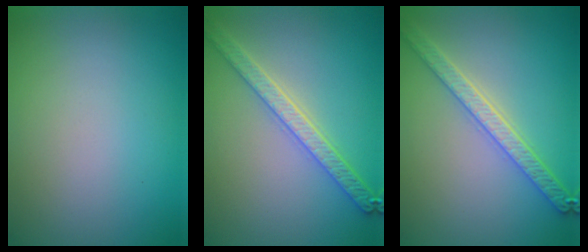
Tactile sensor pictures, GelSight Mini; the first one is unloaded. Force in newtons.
{"total": 4.3, "press": 3.9, "slide": 1.9}
{"total": 4.3, "press": 3.9, "slide": 1.9}